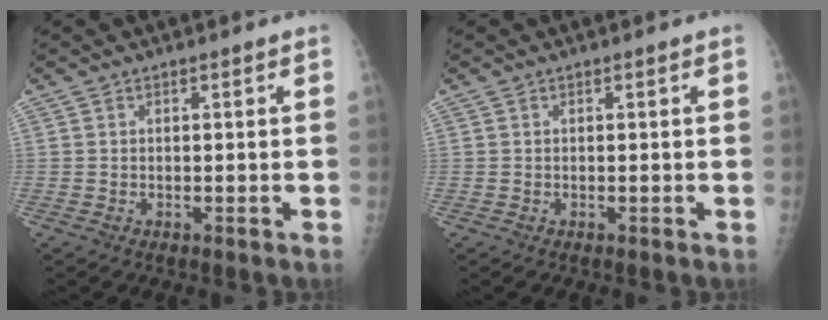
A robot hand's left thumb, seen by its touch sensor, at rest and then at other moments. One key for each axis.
{"total": 0.0}